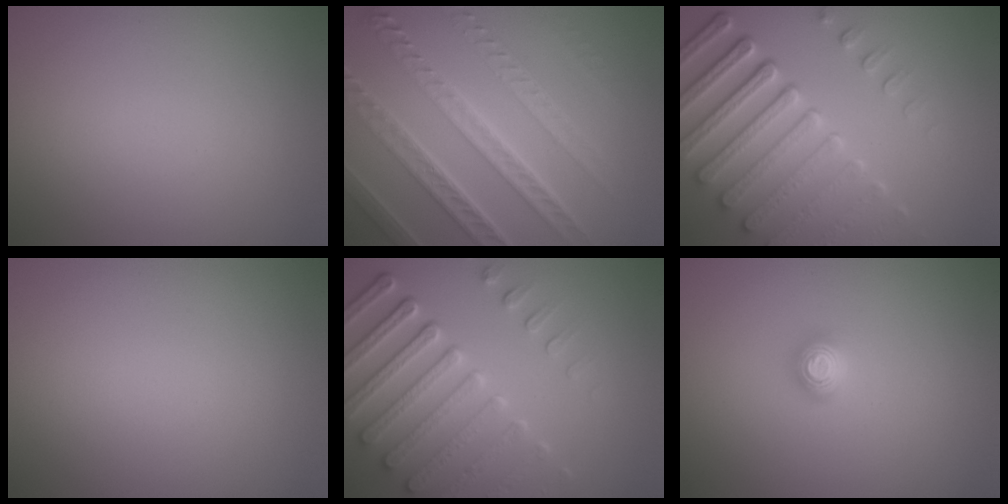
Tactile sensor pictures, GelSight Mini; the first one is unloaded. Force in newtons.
{"total": 8.4, "press": 6.1, "slide": 5.8}
{"total": 7.8, "press": 5.8, "slide": 5.3}
{"total": 0.0}
{"total": 6.8, "press": 5.3, "slide": 4.2}
{"total": 1.6, "press": 1.3, "slide": 0.9}